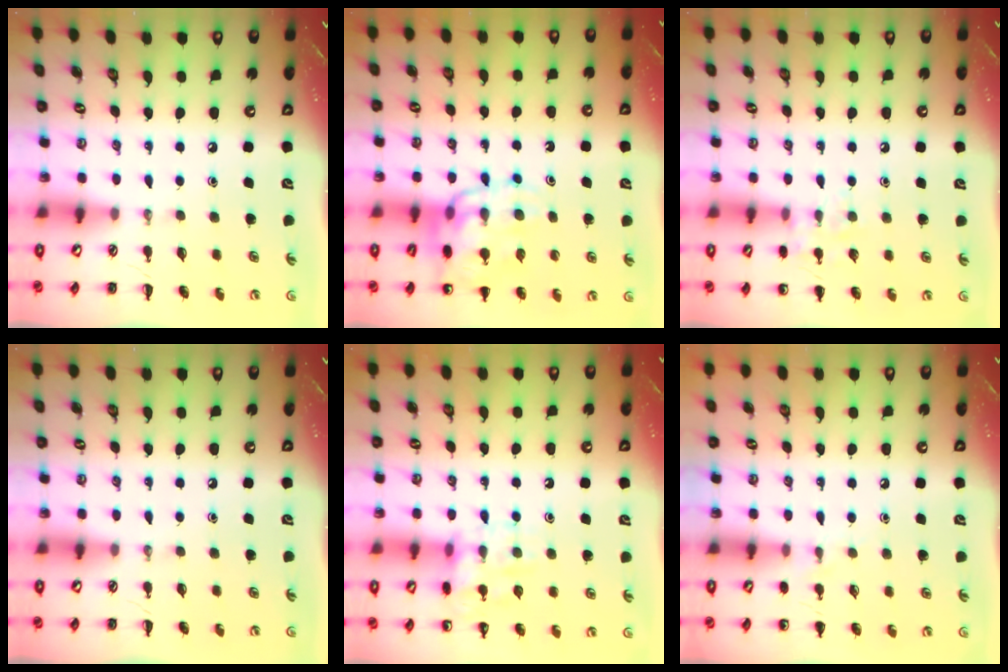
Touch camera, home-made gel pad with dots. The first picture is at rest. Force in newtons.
{"total": 14.4, "press": 14.1, "slide": 3.1}
{"total": 7.4, "press": 7.3, "slide": 1.1}
{"total": 0.0}
{"total": 12.0, "press": 12.0, "slide": 0.6}
{"total": 5.3, "press": 5.0, "slide": 1.6}